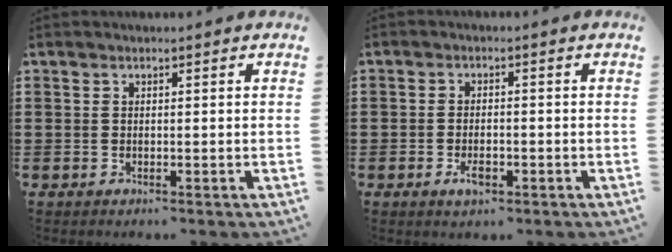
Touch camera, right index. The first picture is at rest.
{"total": 2.7, "force": [-1.2, 1.2, 2.2], "torque": [-0.039, 0.002, -0.020]}